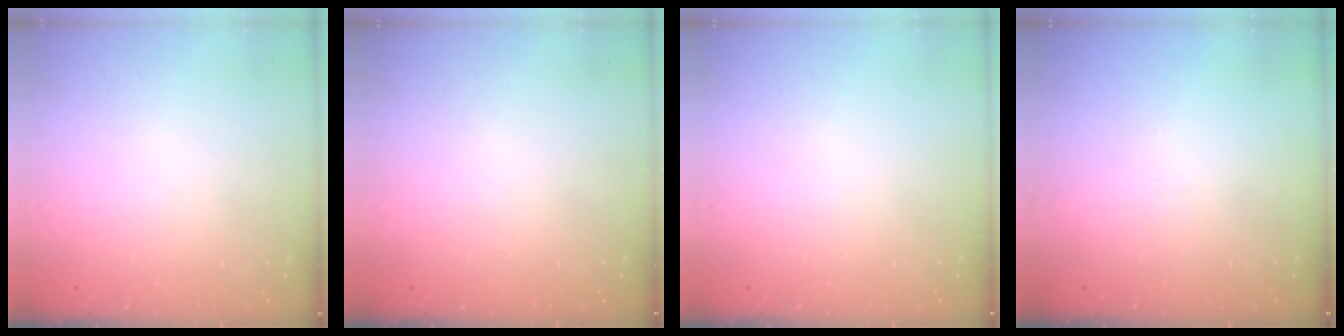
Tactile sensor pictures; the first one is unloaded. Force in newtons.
{"total": 0.0}
{"total": 0.0}
{"total": 0.0}